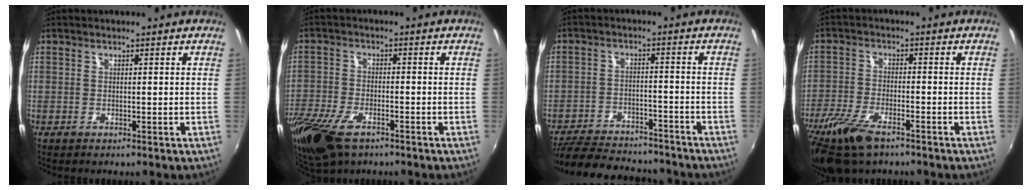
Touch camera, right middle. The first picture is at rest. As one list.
[{"total": 14.5, "force": [-9.0, 6.9, 9.0], "torque": [-0.226, -0.048, -0.168]}, {"total": 18.6, "force": [-16.1, 5.9, 7.2], "torque": [-0.163, -0.001, -0.227]}, {"total": 11.4, "force": [-7.9, 4.0, 7.2], "torque": [-0.175, -0.033, -0.156]}]